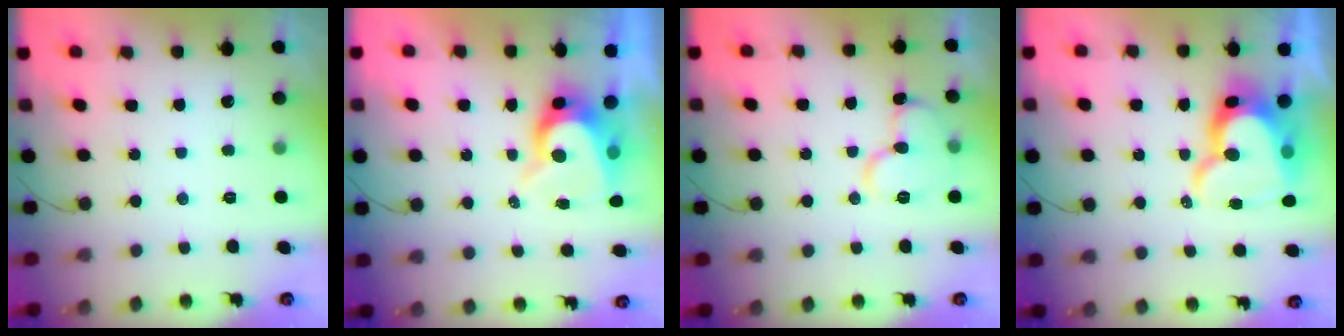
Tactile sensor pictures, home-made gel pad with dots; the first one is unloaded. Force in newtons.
{"total": 9.4, "press": 9.4, "slide": 0.9}
{"total": 10.3, "press": 10.2, "slide": 1.3}
{"total": 16.1, "press": 16.0, "slide": 1.4}